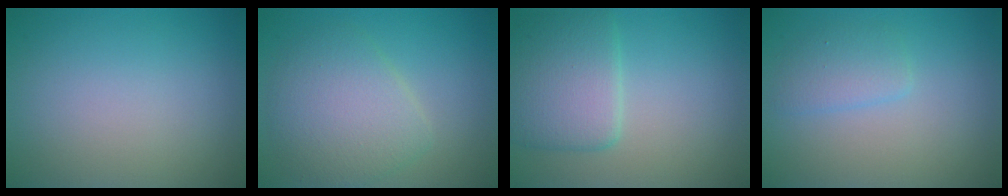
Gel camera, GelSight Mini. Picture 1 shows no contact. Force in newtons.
{"total": 5.0, "press": 5.0, "slide": 0.1}
{"total": 4.6, "press": 4.6, "slide": 0.4}
{"total": 1.9, "press": 1.9, "slide": 0.1}